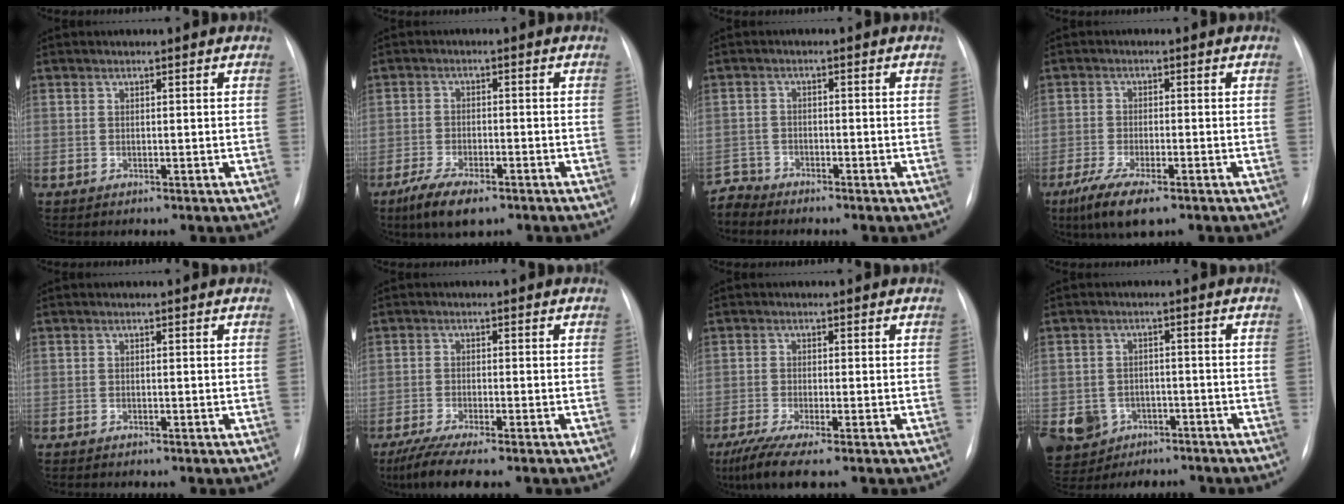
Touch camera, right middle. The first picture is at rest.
{"total": 6.9, "force": [-4.7, 2.2, 4.6], "torque": [-0.089, -0.012, -0.078]}
{"total": 3.0, "force": [-2.8, 0.0, -1.0], "torque": [0.026, -0.013, -0.056]}
{"total": 7.3, "force": [-4.7, 1.6, 5.4], "torque": [-0.101, -0.018, -0.077]}
{"total": 0.8, "force": [-0.7, 0.2, 0.3], "torque": [-0.009, -0.002, -0.011]}
{"total": 7.4, "force": [-5.7, 0.6, 4.7], "torque": [-0.083, -0.021, -0.094]}
{"total": 6.5, "force": [-4.5, 0.5, 4.7], "torque": [-0.089, -0.020, -0.079]}
{"total": 9.3, "force": [-5.3, 7.2, 2.5], "torque": [-0.072, 0.010, -0.074]}